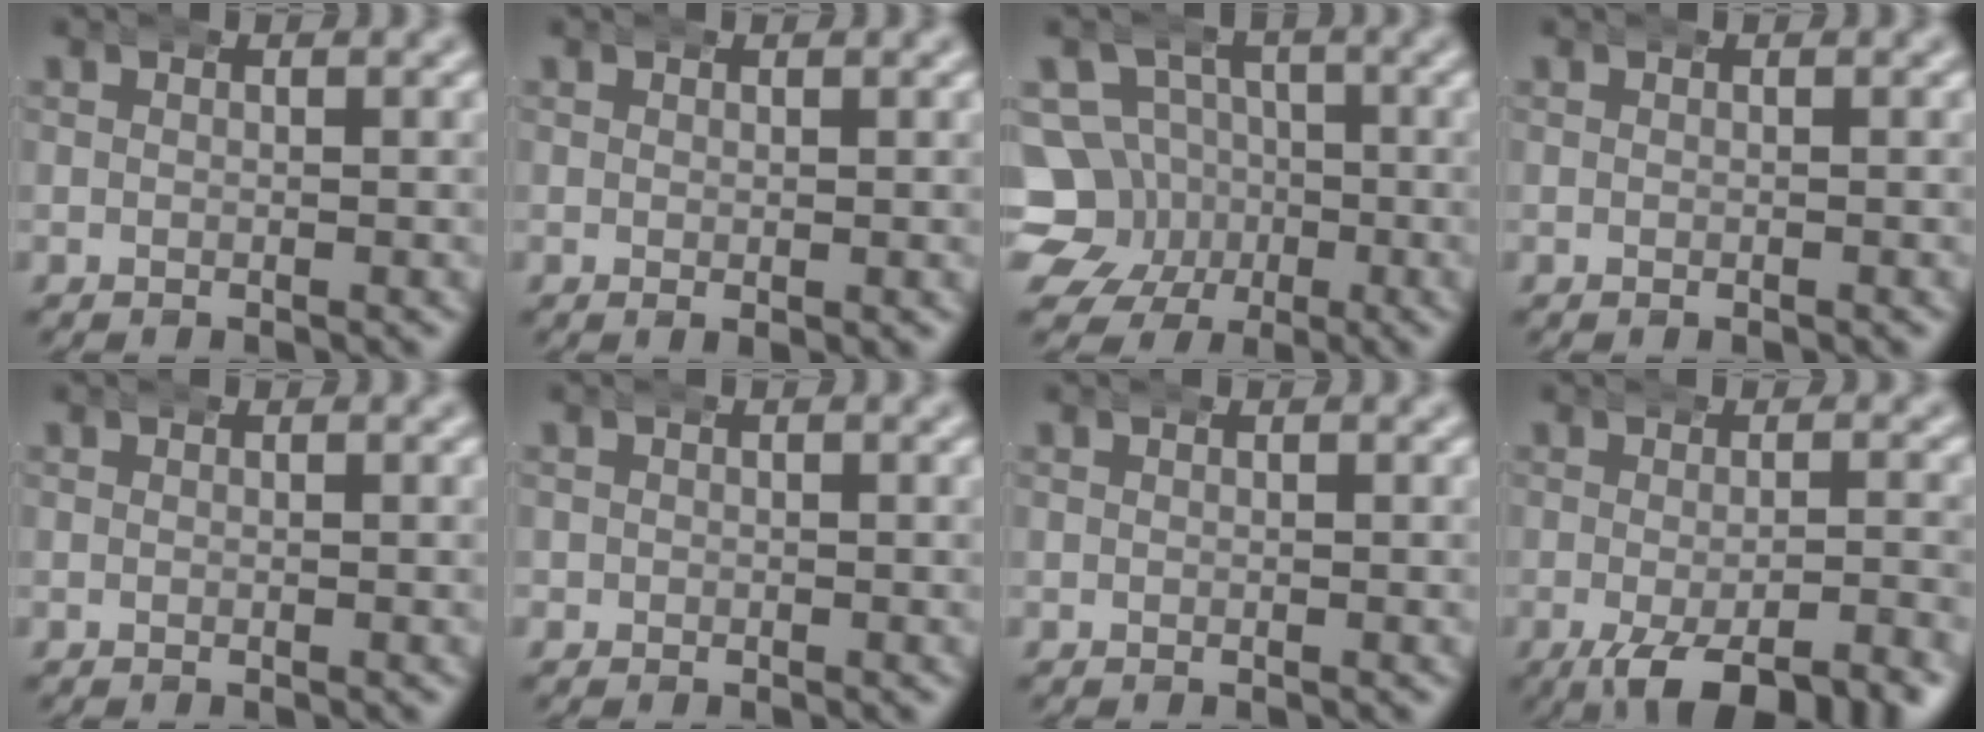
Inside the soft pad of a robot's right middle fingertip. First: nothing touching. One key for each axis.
{"total": 0.6, "fx": 0.4, "fy": 0.1, "fz": 0.5, "tx": 0.000, "ty": 0.003, "tz": 0.005}
{"total": 14.1, "fx": -2.0, "fy": 13.3, "fz": 4.3, "tx": -0.102, "ty": -0.051, "tz": -0.044}
{"total": 0.0}
{"total": 0.0}
{"total": 0.7, "fx": -0.3, "fy": 0.6, "fz": -0.3, "tx": 0.012, "ty": -0.001, "tz": -0.008}
{"total": 0.0}
{"total": 8.2, "fx": -5.3, "fy": 3.3, "fz": 5.4, "tx": -0.083, "ty": -0.022, "tz": -0.069}